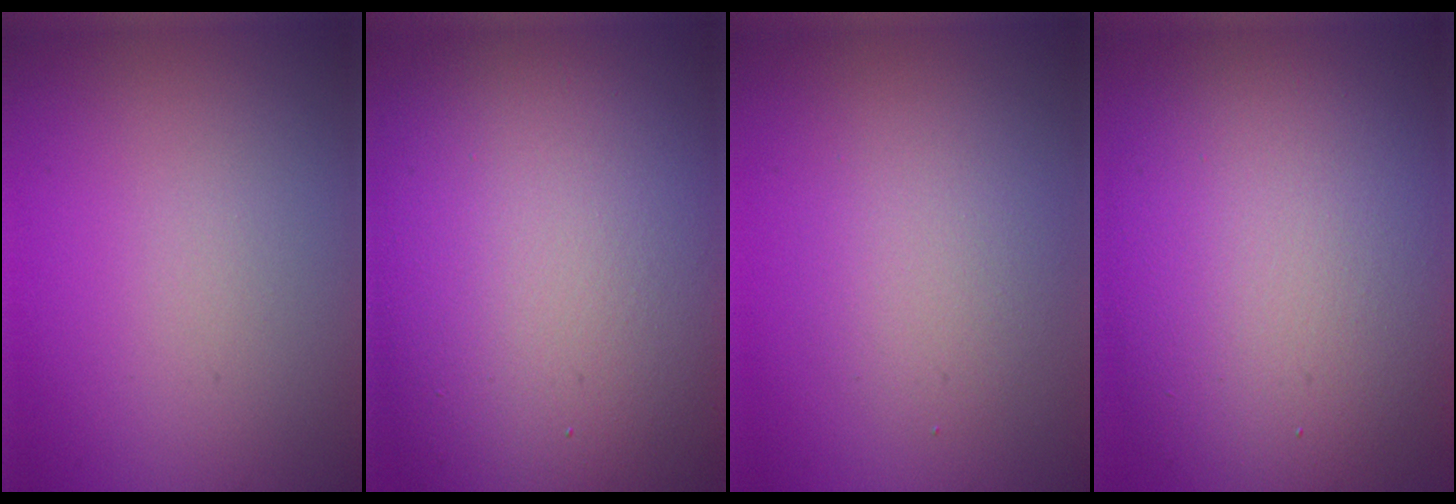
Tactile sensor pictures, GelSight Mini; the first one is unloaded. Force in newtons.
{"total": 17.9, "press": 17.8, "slide": 1.3}
{"total": 2.6, "press": 2.6, "slide": 0.2}
{"total": 13.4, "press": 13.4, "slide": 0.5}